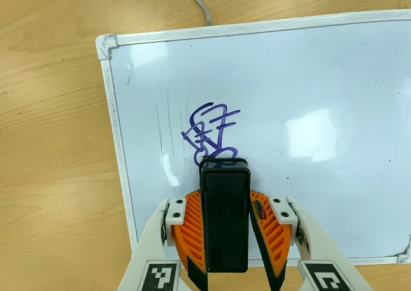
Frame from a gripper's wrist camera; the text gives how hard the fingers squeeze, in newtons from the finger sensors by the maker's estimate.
{"total": 5.6, "left": 4.5, "right": 6.6}